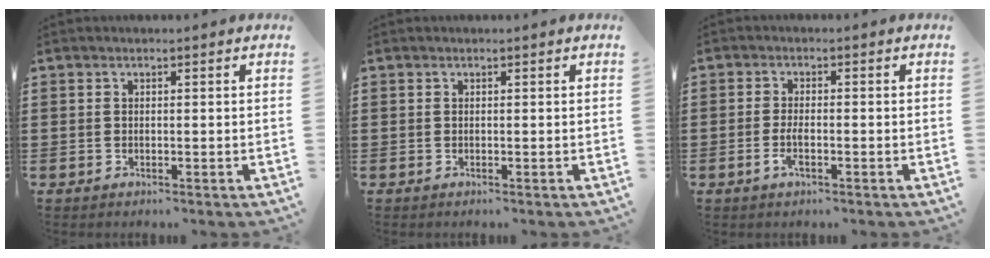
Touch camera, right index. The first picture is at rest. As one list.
[{"total": 0.0}, {"total": 2.5, "force": [-1.0, 0.5, 2.3], "torque": [-0.048, -0.005, -0.020]}]